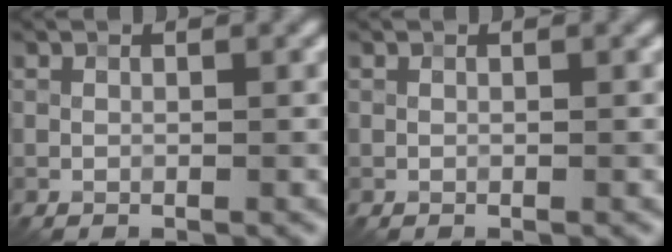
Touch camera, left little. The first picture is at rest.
{"total": 0.0}